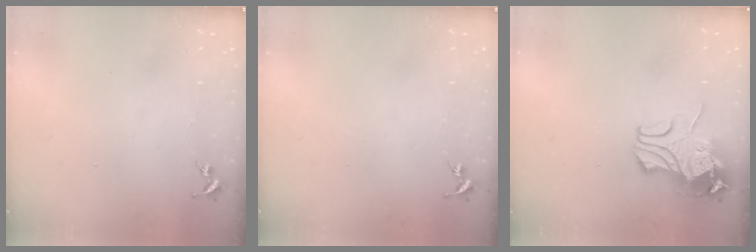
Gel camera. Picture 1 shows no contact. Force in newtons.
{"total": 0.0}
{"total": 11.3, "press": 11.2, "slide": 1.6}